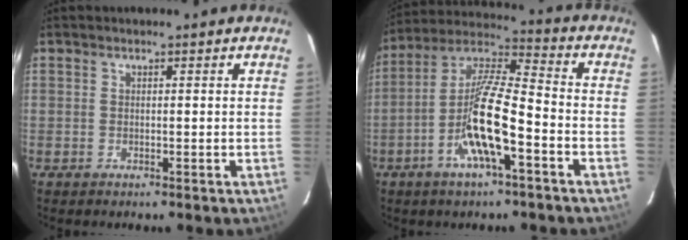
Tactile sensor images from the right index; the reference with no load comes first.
{"total": 13.6, "force": [-5.6, 2.5, 12.1], "torque": [-0.243, -0.002, -0.111]}